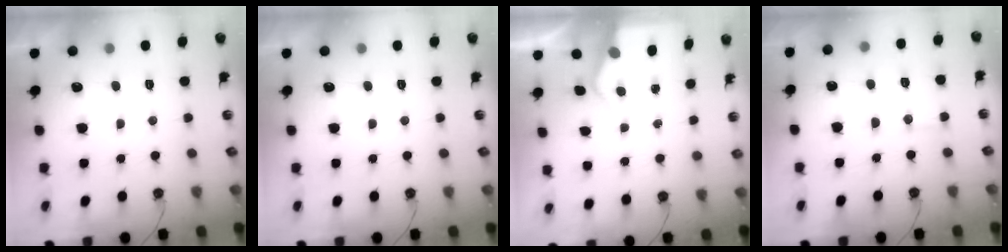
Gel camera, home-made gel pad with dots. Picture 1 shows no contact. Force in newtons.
{"total": 0.0}
{"total": 4.6, "press": 4.6, "slide": 0.5}
{"total": 8.4, "press": 8.3, "slide": 0.7}